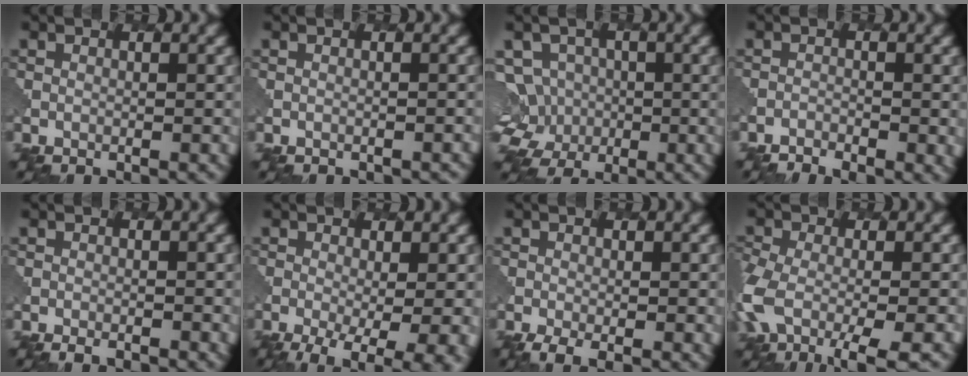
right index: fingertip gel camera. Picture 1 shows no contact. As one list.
[{"total": 1.2, "force": [-1.1, 0.4, -0.1], "torque": [0.008, -0.002, -0.007]}, {"total": 6.9, "force": [0.2, 6.4, 2.6], "torque": [-0.059, 0.023, -0.023]}, {"total": 2.8, "force": [-2.1, 1.1, 1.5], "torque": [-0.036, 0.000, -0.032]}, {"total": 2.0, "force": [-1.0, 1.1, 1.4], "torque": [-0.012, -0.001, -0.004]}, {"total": 8.3, "force": [-2.9, 3.5, 6.9], "torque": [-0.096, -0.020, -0.026]}, {"total": 3.4, "force": [-1.1, 1.4, 2.9], "torque": [-0.050, -0.007, -0.018]}, {"total": 7.8, "force": [-2.9, 3.7, 6.3], "torque": [-0.147, -0.018, -0.060]}]